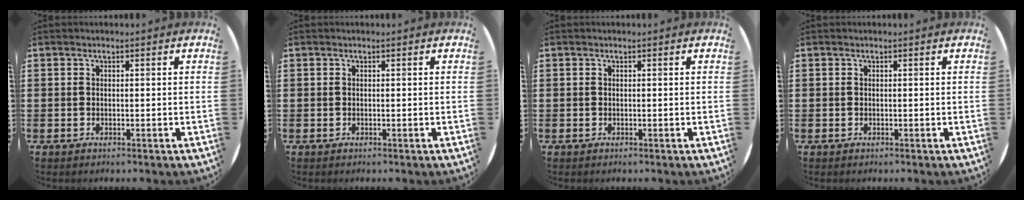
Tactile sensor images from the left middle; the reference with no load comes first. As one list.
[{"total": 0.0}, {"total": 0.0}, {"total": 0.0}]